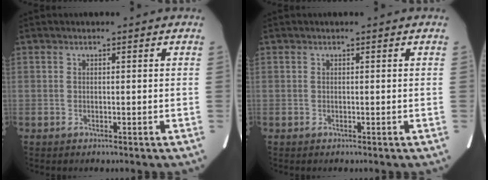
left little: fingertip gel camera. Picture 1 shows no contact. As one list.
[{"total": 0.0}]